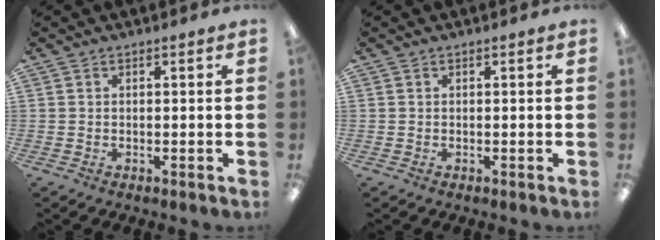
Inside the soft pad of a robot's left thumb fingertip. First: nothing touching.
{"total": 0.0}